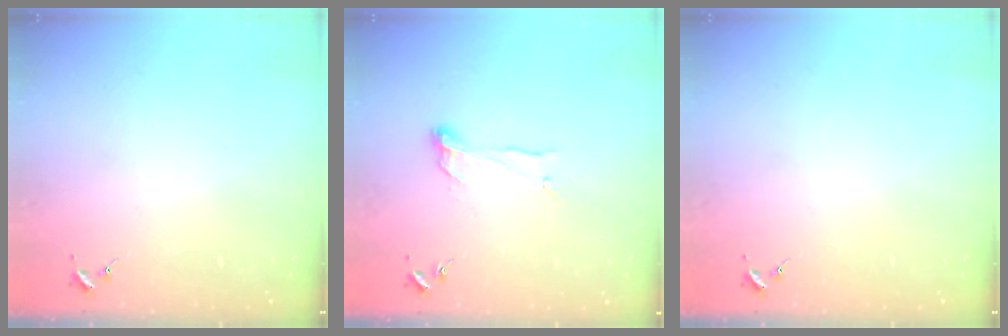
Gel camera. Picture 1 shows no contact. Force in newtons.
{"total": 7.9, "press": 7.8, "slide": 0.3}
{"total": 0.0}